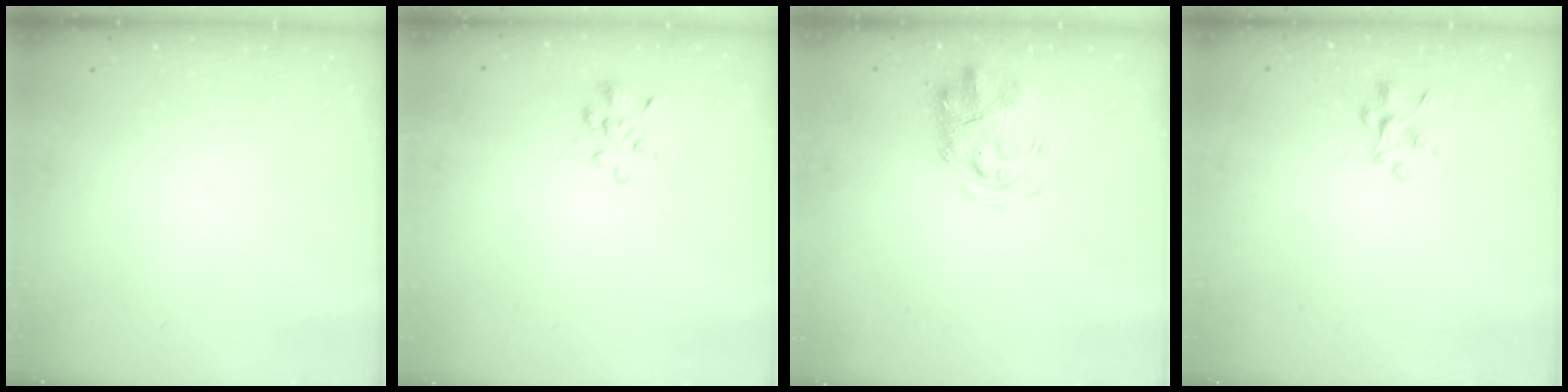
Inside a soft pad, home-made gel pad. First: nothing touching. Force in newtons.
{"total": 1.9, "press": 1.7, "slide": 0.8}
{"total": 3.3, "press": 3.3, "slide": 0.4}
{"total": 2.4, "press": 2.3, "slide": 0.7}